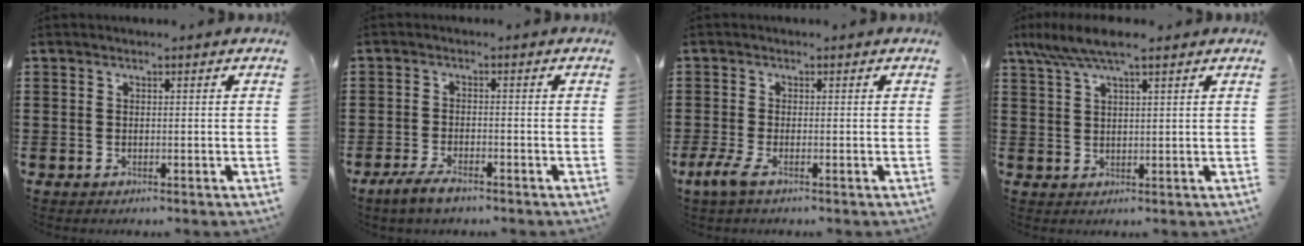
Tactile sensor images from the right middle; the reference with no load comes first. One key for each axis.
{"total": 3.0, "fx": -2.1, "fy": 1.0, "fz": 2.0, "tx": -0.048, "ty": 0.002, "tz": -0.043}
{"total": 2.5, "fx": -1.0, "fy": 0.5, "fz": 2.2, "tx": -0.060, "ty": -0.009, "tz": -0.026}
{"total": 6.1, "fx": 4.5, "fy": 0.6, "fz": 4.2, "tx": -0.090, "ty": -0.001, "tz": 0.080}